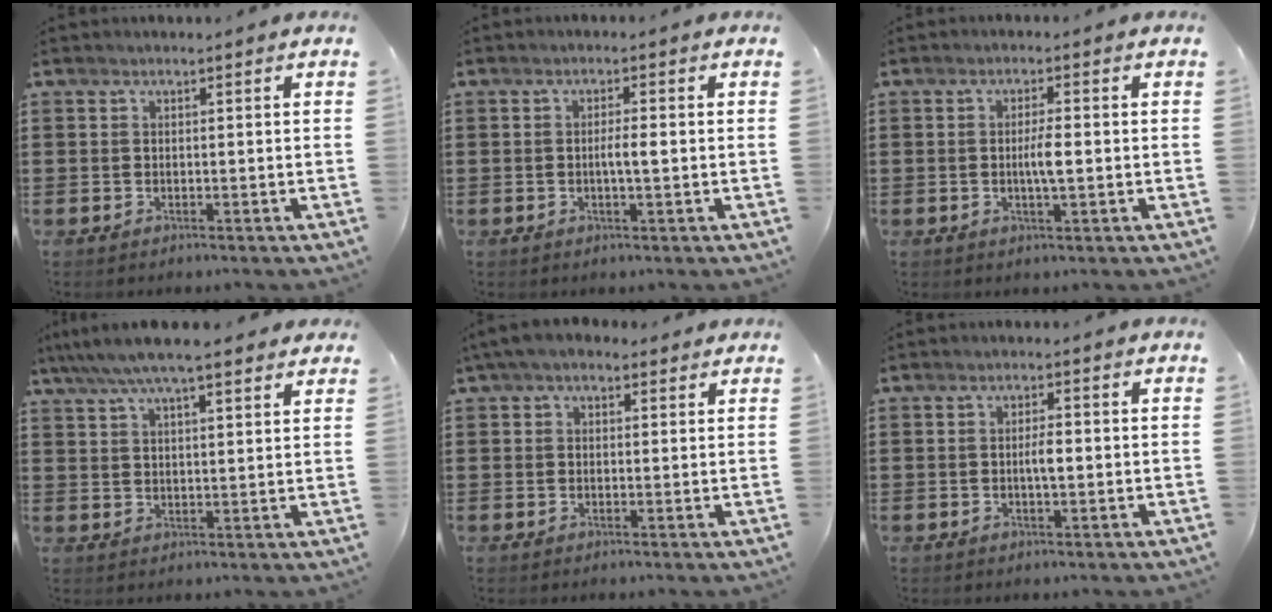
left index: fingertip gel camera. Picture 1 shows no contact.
{"total": 2.4, "force": [-0.3, 0.3, 2.3], "torque": [-0.042, -0.001, -0.006]}
{"total": 3.3, "force": [-0.3, 0.5, 3.2], "torque": [-0.058, -0.001, -0.007]}
{"total": 6.4, "force": [5.2, 0.9, 3.7], "torque": [-0.085, -0.007, 0.092]}
{"total": 3.5, "force": [2.4, 1.7, 1.8], "torque": [-0.044, 0.006, 0.044]}
{"total": 2.6, "force": [-0.1, 0.7, 2.5], "torque": [-0.047, 0.001, -0.004]}